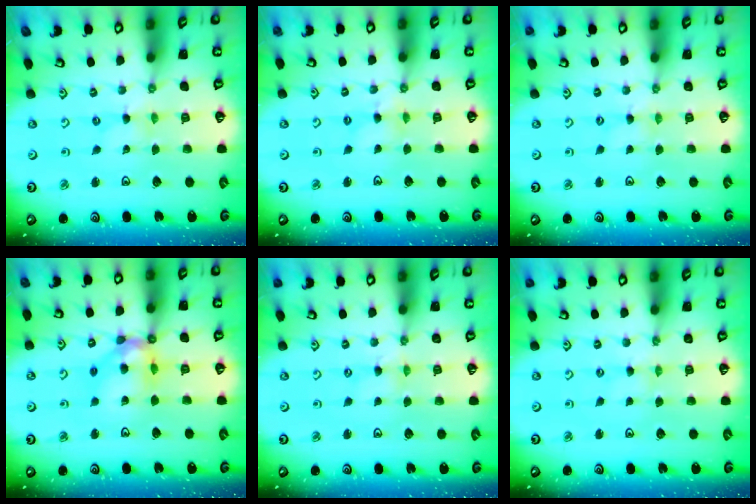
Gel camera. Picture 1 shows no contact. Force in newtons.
{"total": 2.6, "press": 2.6, "slide": 0.3}
{"total": 0.6, "press": 0.6, "slide": 0.2}
{"total": 11.7, "press": 11.6, "slide": 1.1}
{"total": 0.0}
{"total": 0.0}